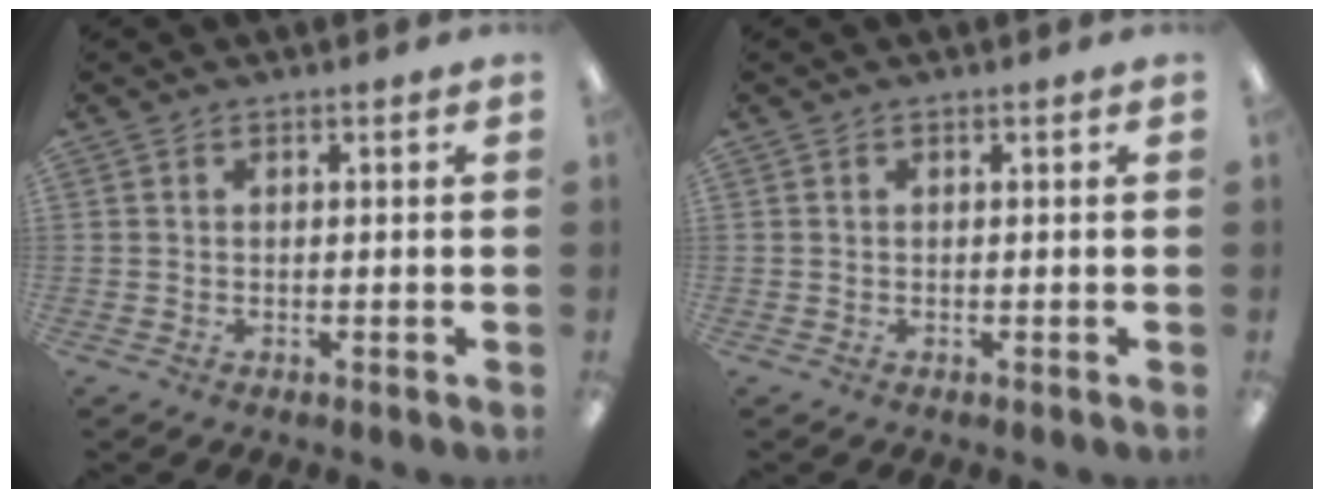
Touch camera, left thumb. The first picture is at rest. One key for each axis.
{"total": 0.0}